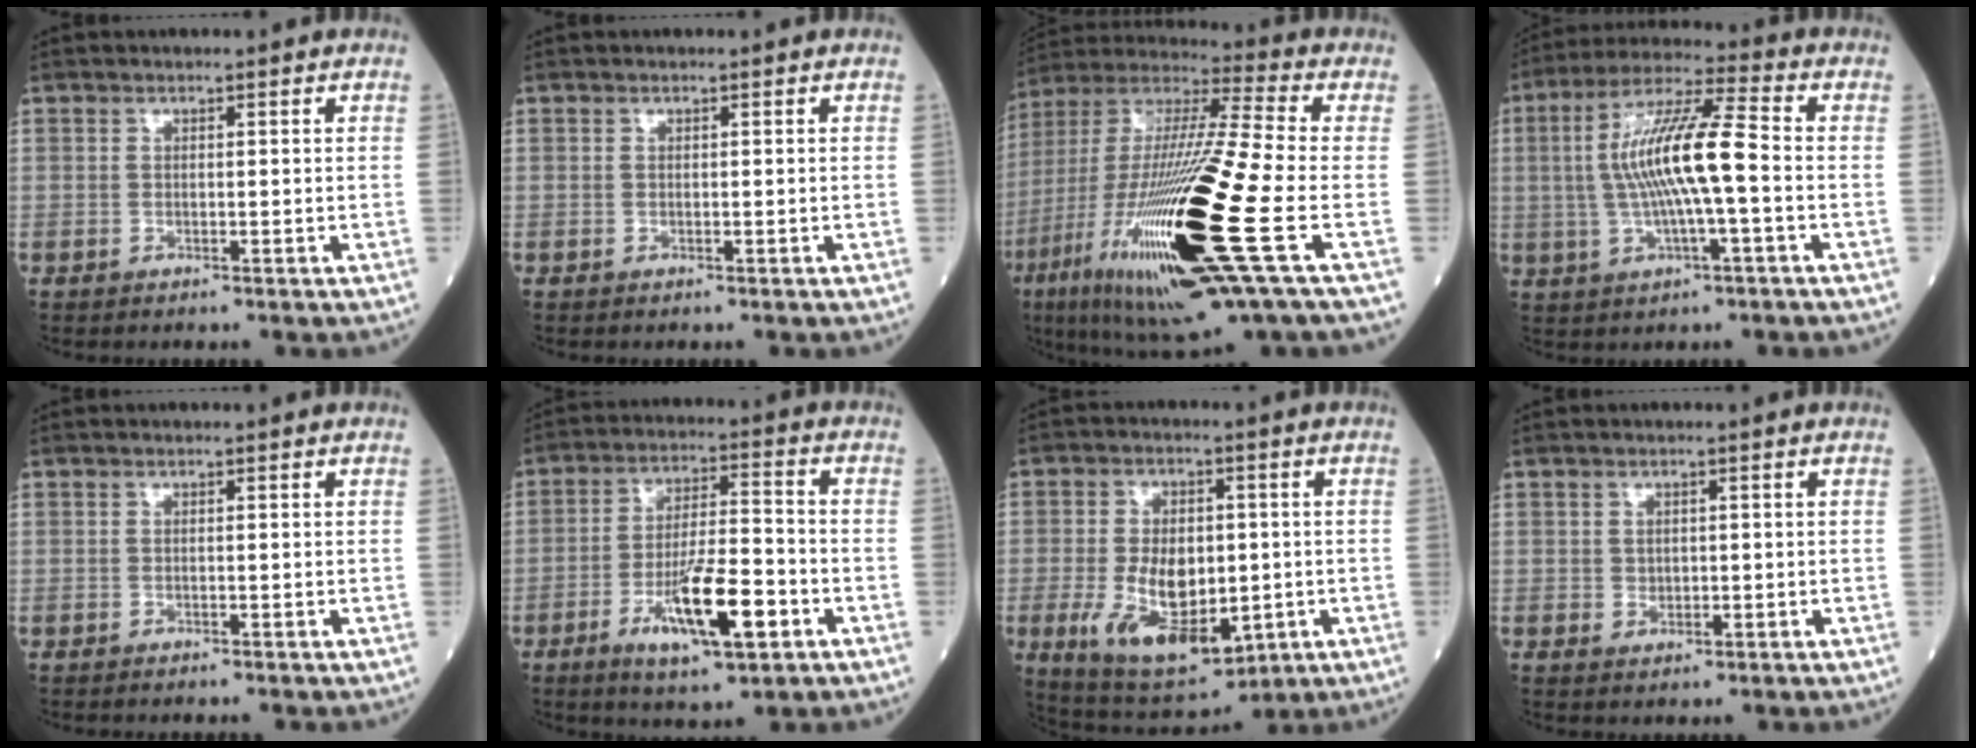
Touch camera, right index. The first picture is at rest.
{"total": 0.0}
{"total": 29.4, "force": [-8.8, 2.8, 28.0], "torque": [-0.578, -0.058, -0.166]}
{"total": 12.7, "force": [-0.5, 1.3, 12.6], "torque": [-0.242, 0.013, -0.013]}
{"total": 0.6, "force": [-0.5, 0.0, 0.3], "torque": [0.002, 0.000, -0.009]}
{"total": 12.5, "force": [-5.1, 2.6, 11.1], "torque": [-0.198, -0.008, -0.084]}
{"total": 13.8, "force": [-2.9, 6.9, 11.7], "torque": [-0.207, -0.009, -0.031]}
{"total": 1.6, "force": [0.0, 1.4, 0.9], "torque": [-0.010, 0.000, 0.002]}